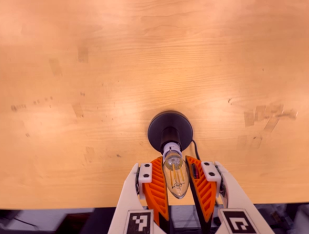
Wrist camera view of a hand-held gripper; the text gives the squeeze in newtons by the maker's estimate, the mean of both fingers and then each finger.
{"total": 13.0, "left": 11.8, "right": 14.2}